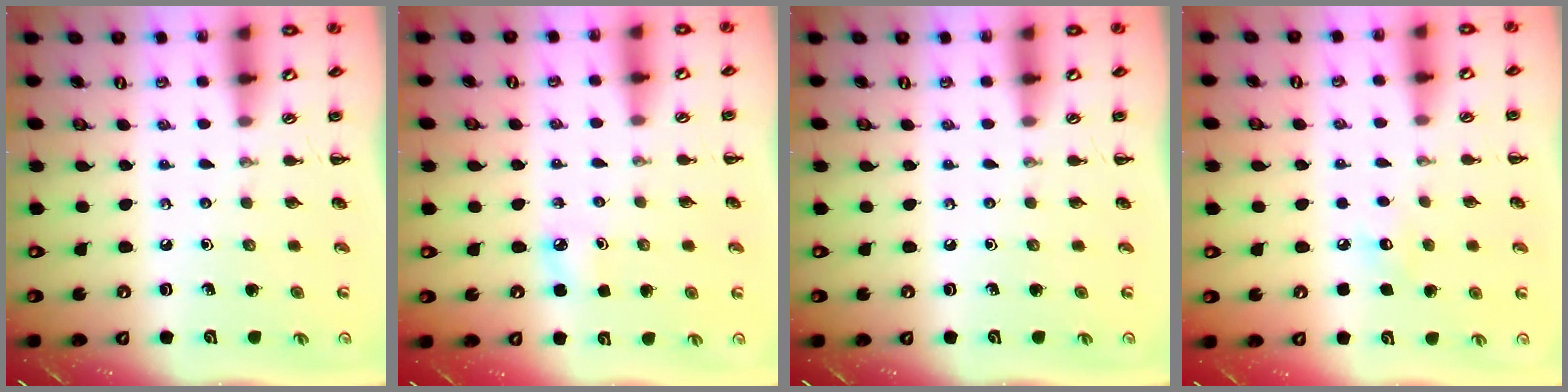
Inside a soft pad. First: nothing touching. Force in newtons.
{"total": 3.8, "press": 3.6, "slide": 1.1}
{"total": 0.0}
{"total": 4.4, "press": 4.3, "slide": 1.0}